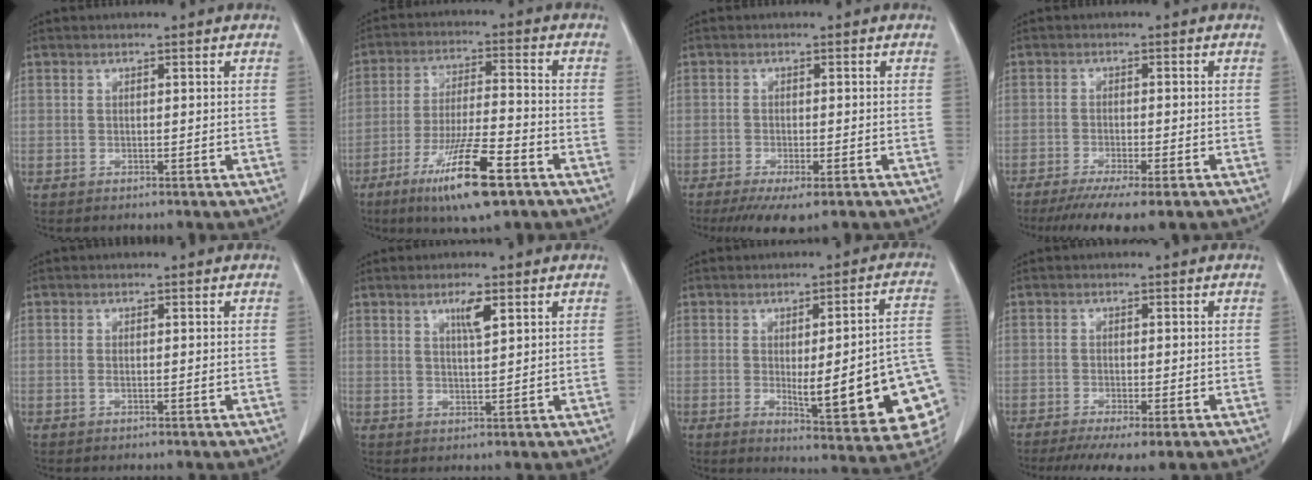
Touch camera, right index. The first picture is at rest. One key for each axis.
{"total": 13.2, "fx": -7.5, "fy": 1.3, "fz": 10.8, "tx": -0.200, "ty": -0.028, "tz": -0.129}
{"total": 6.5, "fx": -4.5, "fy": 1.1, "fz": 4.5, "tx": -0.065, "ty": -0.019, "tz": -0.069}
{"total": 10.0, "fx": -7.8, "fy": 0.8, "fz": 6.3, "tx": -0.084, "ty": -0.021, "tz": -0.116}
{"total": 0.9, "fx": -0.1, "fy": 0.2, "fz": 0.9, "tx": -0.017, "ty": -0.002, "tz": 0.000}
{"total": 3.3, "fx": 1.8, "fy": 0.3, "fz": 2.8, "tx": -0.051, "ty": -0.003, "tz": 0.030}
{"total": 19.6, "fx": -3.3, "fy": 3.1, "fz": 19.0, "tx": -0.161, "ty": 0.002, "tz": -0.026}
{"total": 7.2, "fx": -5.2, "fy": 0.9, "fz": 5.0, "tx": -0.071, "ty": -0.019, "tz": -0.080}